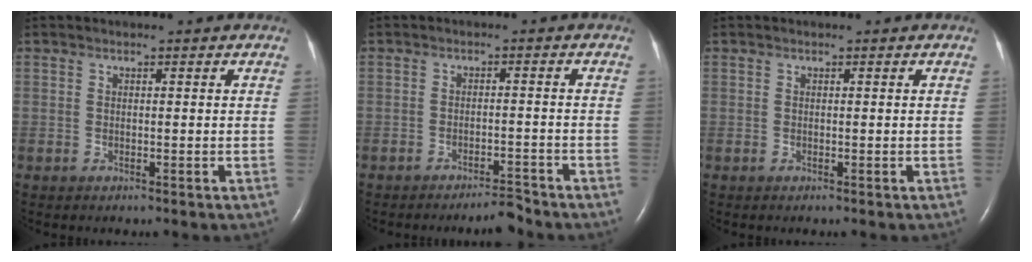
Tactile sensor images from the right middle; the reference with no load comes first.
{"total": 2.9, "force": [-2.8, 0.1, 0.9], "torque": [-0.011, -0.007, -0.045]}
{"total": 0.0}